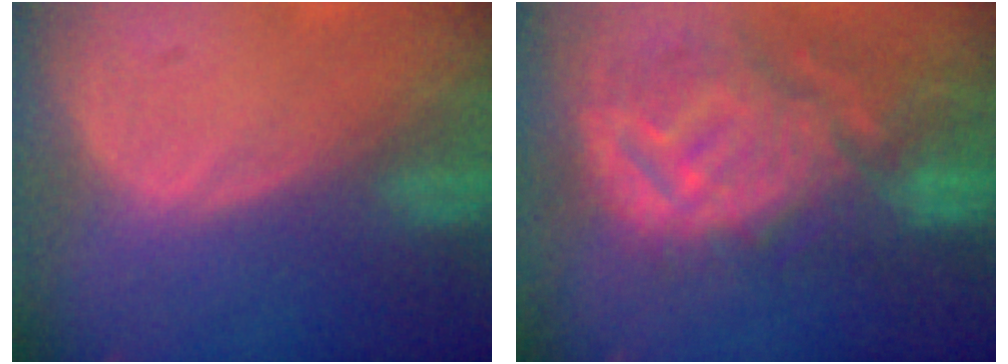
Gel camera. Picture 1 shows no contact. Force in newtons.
{"total": 12.1, "press": 10.9, "slide": 5.4}